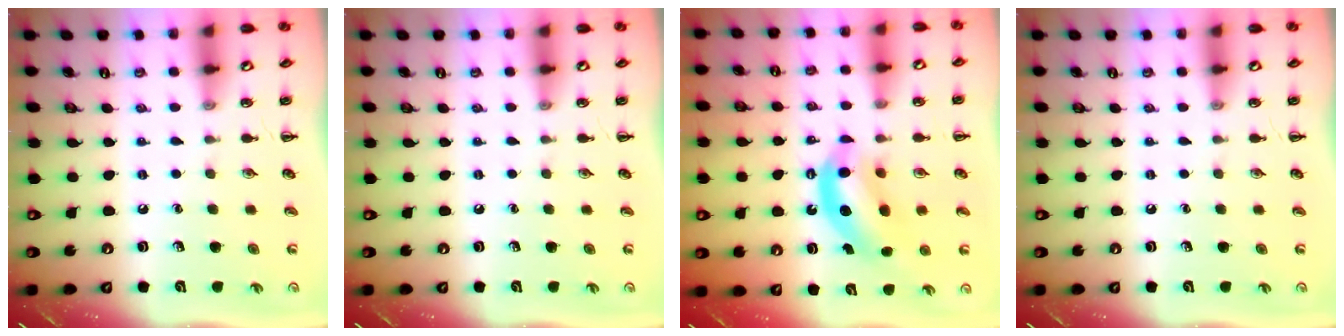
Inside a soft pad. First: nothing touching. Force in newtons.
{"total": 0.0}
{"total": 9.6, "press": 9.3, "slide": 2.3}
{"total": 0.0}